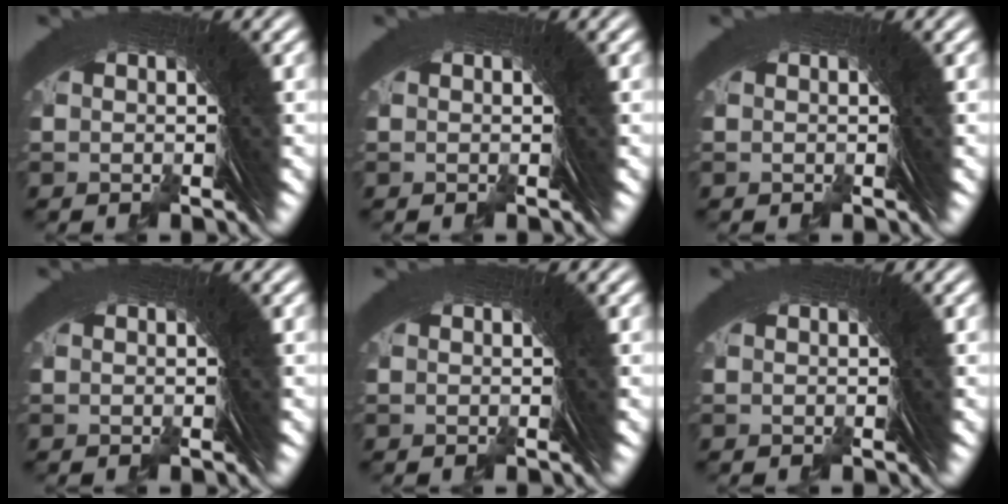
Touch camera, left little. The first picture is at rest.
{"total": 0.0}
{"total": 0.0}
{"total": 0.0}
{"total": 0.0}
{"total": 0.0}